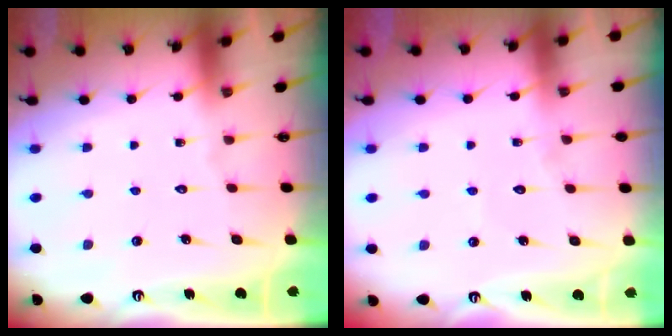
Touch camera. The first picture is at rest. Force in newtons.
{"total": 2.7, "press": 2.7, "slide": 0.2}